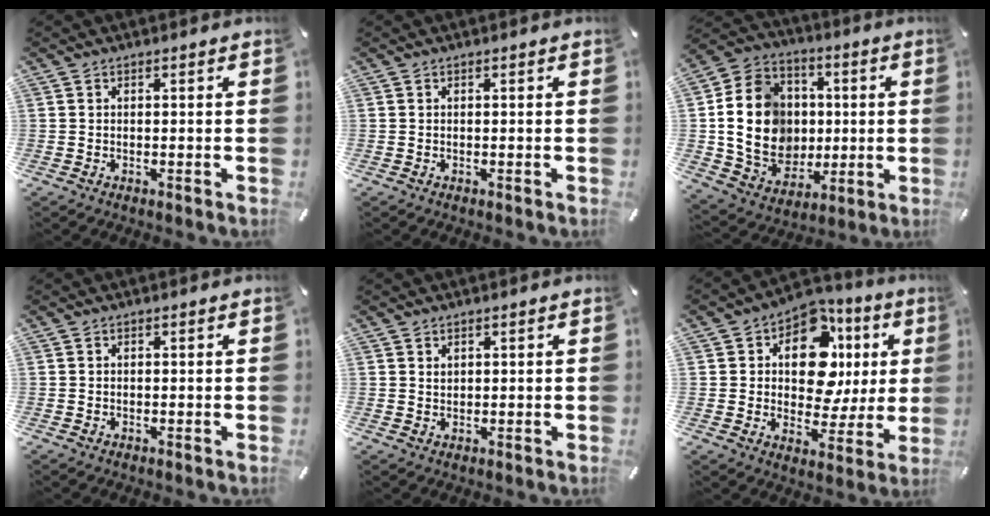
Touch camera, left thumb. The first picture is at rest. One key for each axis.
{"total": 0.0}
{"total": 18.9, "fx": 0.7, "fy": 16.5, "fz": 9.2, "tx": -0.181, "ty": 0.002, "tz": 0.025}
{"total": 0.0}
{"total": 1.3, "fx": 0.8, "fy": 1.0, "fz": 0.2, "tx": 0.004, "ty": -0.003, "tz": 0.015}
{"total": 15.1, "fx": 4.2, "fy": 9.9, "fz": 10.6, "tx": -0.153, "ty": -0.029, "tz": 0.074}